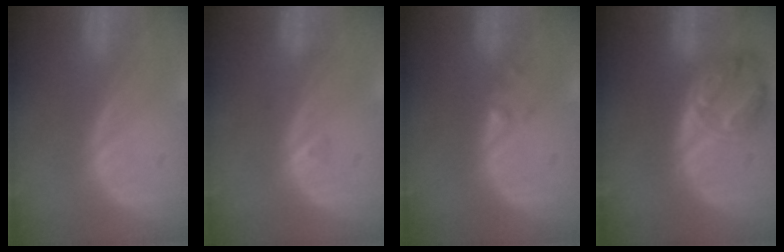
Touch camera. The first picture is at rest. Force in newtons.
{"total": 0.7, "press": 0.7, "slide": 0.2}
{"total": 1.0, "press": 0.9, "slide": 0.5}
{"total": 8.1, "press": 7.0, "slide": 4.1}